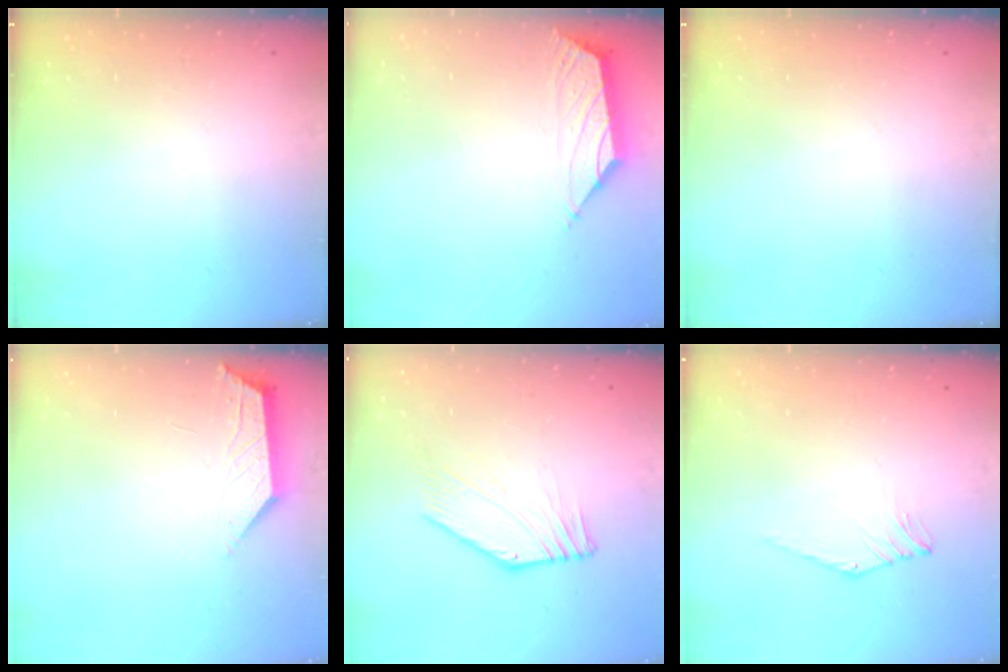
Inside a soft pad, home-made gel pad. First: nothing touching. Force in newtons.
{"total": 1.6, "press": 1.4, "slide": 0.6}
{"total": 0.0}
{"total": 1.9, "press": 1.8, "slide": 0.5}
{"total": 0.6, "press": 0.2, "slide": 0.6}
{"total": 2.6, "press": 2.6, "slide": 0.4}